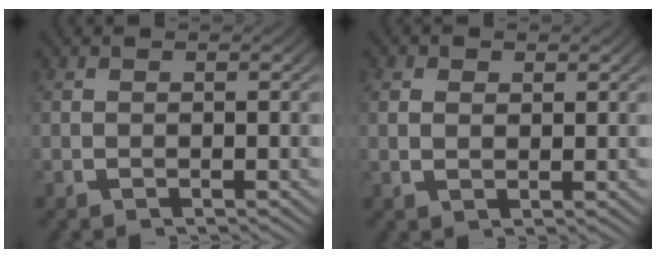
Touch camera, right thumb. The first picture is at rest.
{"total": 1.3, "force": [0.8, 0.7, 0.7], "torque": [-0.008, -0.006, 0.020]}